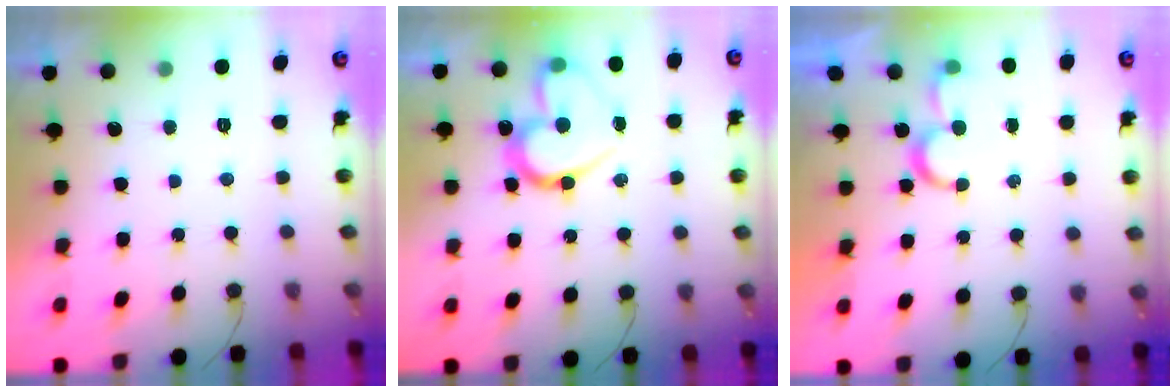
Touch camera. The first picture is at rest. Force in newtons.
{"total": 16.5, "press": 16.4, "slide": 1.9}
{"total": 5.1, "press": 5.1, "slide": 0.4}